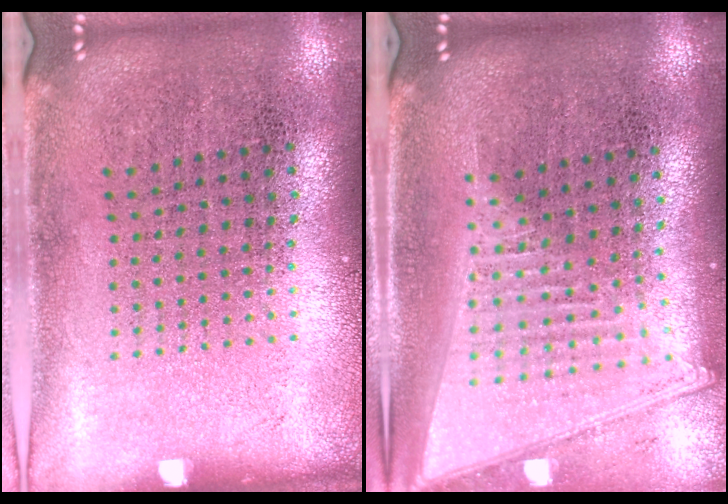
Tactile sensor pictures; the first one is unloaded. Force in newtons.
{"total": 2.1, "press": 1.8, "slide": 1.2}